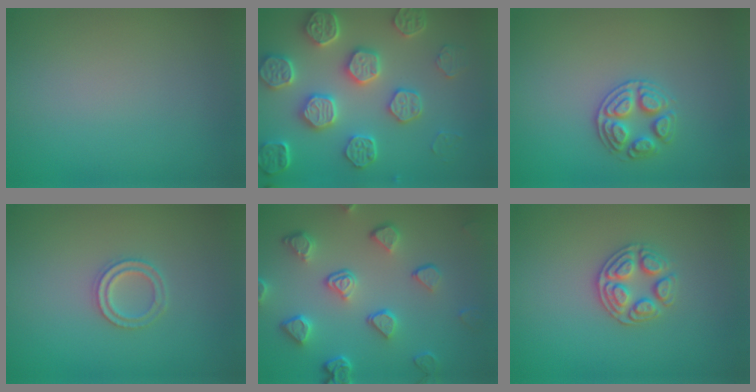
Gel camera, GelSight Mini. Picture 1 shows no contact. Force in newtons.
{"total": 7.1, "press": 6.0, "slide": 3.8}
{"total": 2.6, "press": 2.6, "slide": 0.5}
{"total": 2.0, "press": 1.9, "slide": 0.4}
{"total": 5.3, "press": 4.1, "slide": 3.3}
{"total": 3.0, "press": 2.8, "slide": 1.1}